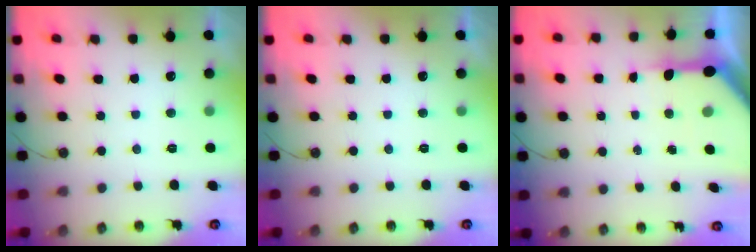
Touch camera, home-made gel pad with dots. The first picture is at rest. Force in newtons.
{"total": 0.0}
{"total": 9.1, "press": 9.1, "slide": 1.0}